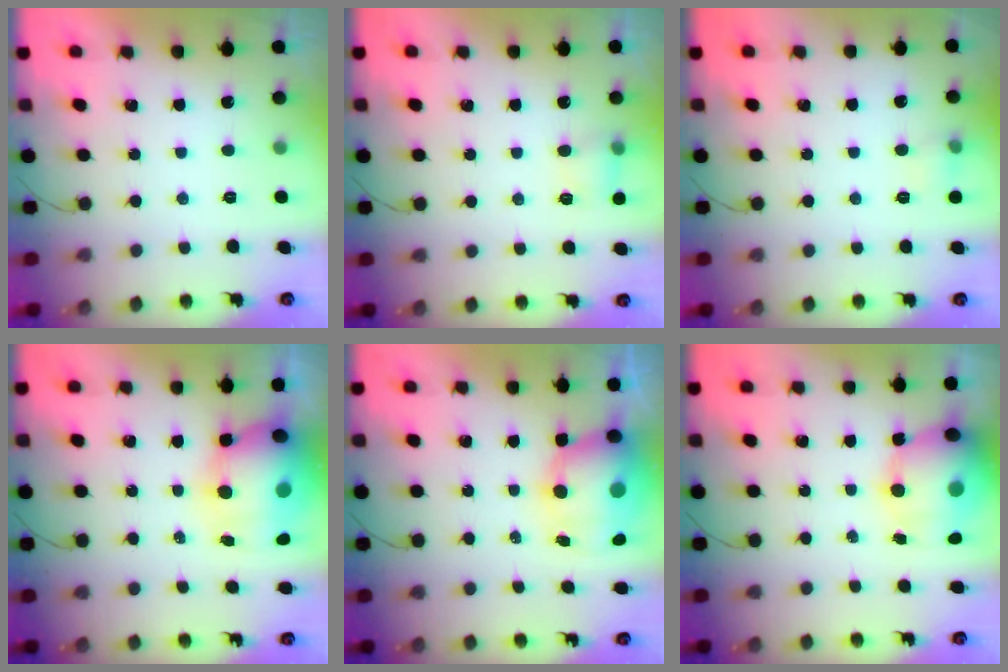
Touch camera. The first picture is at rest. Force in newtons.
{"total": 5.0, "press": 4.8, "slide": 1.4}
{"total": 5.5, "press": 5.3, "slide": 1.4}
{"total": 17.9, "press": 15.8, "slide": 8.4}
{"total": 11.0, "press": 10.9, "slide": 1.9}
{"total": 17.8, "press": 17.3, "slide": 4.0}